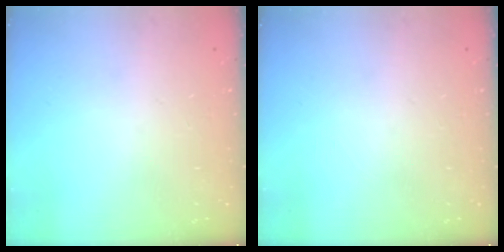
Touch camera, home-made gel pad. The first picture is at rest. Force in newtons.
{"total": 0.0}